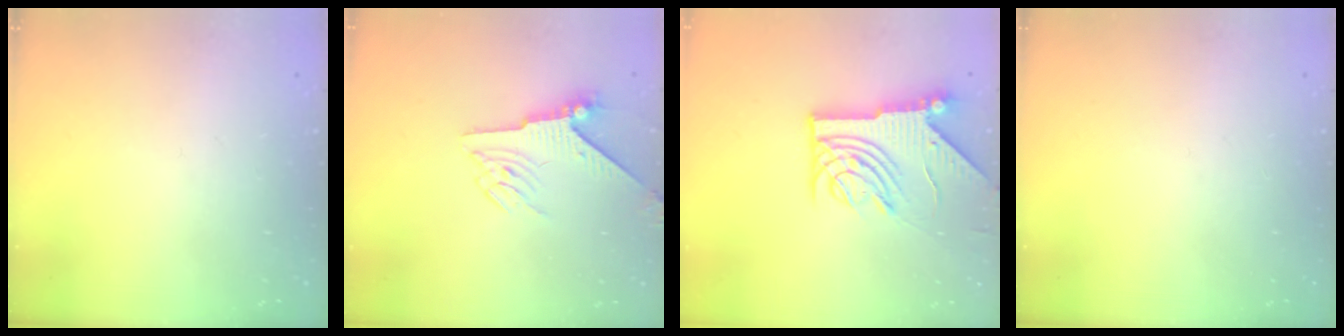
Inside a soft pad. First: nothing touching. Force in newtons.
{"total": 6.0, "press": 5.9, "slide": 1.0}
{"total": 10.9, "press": 10.9, "slide": 1.2}
{"total": 0.0}